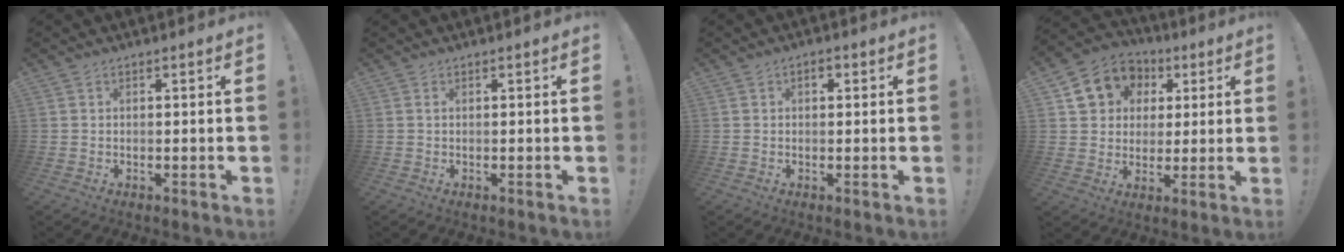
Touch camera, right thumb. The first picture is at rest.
{"total": 0.5, "force": [0.1, -0.3, 0.5], "torque": [-0.013, 0.002, 0.002]}
{"total": 1.7, "force": [0.3, 1.2, 1.2], "torque": [-0.009, 0.001, 0.001]}
{"total": 12.3, "force": [4.5, 10.5, 4.4], "torque": [-0.058, -0.017, 0.092]}